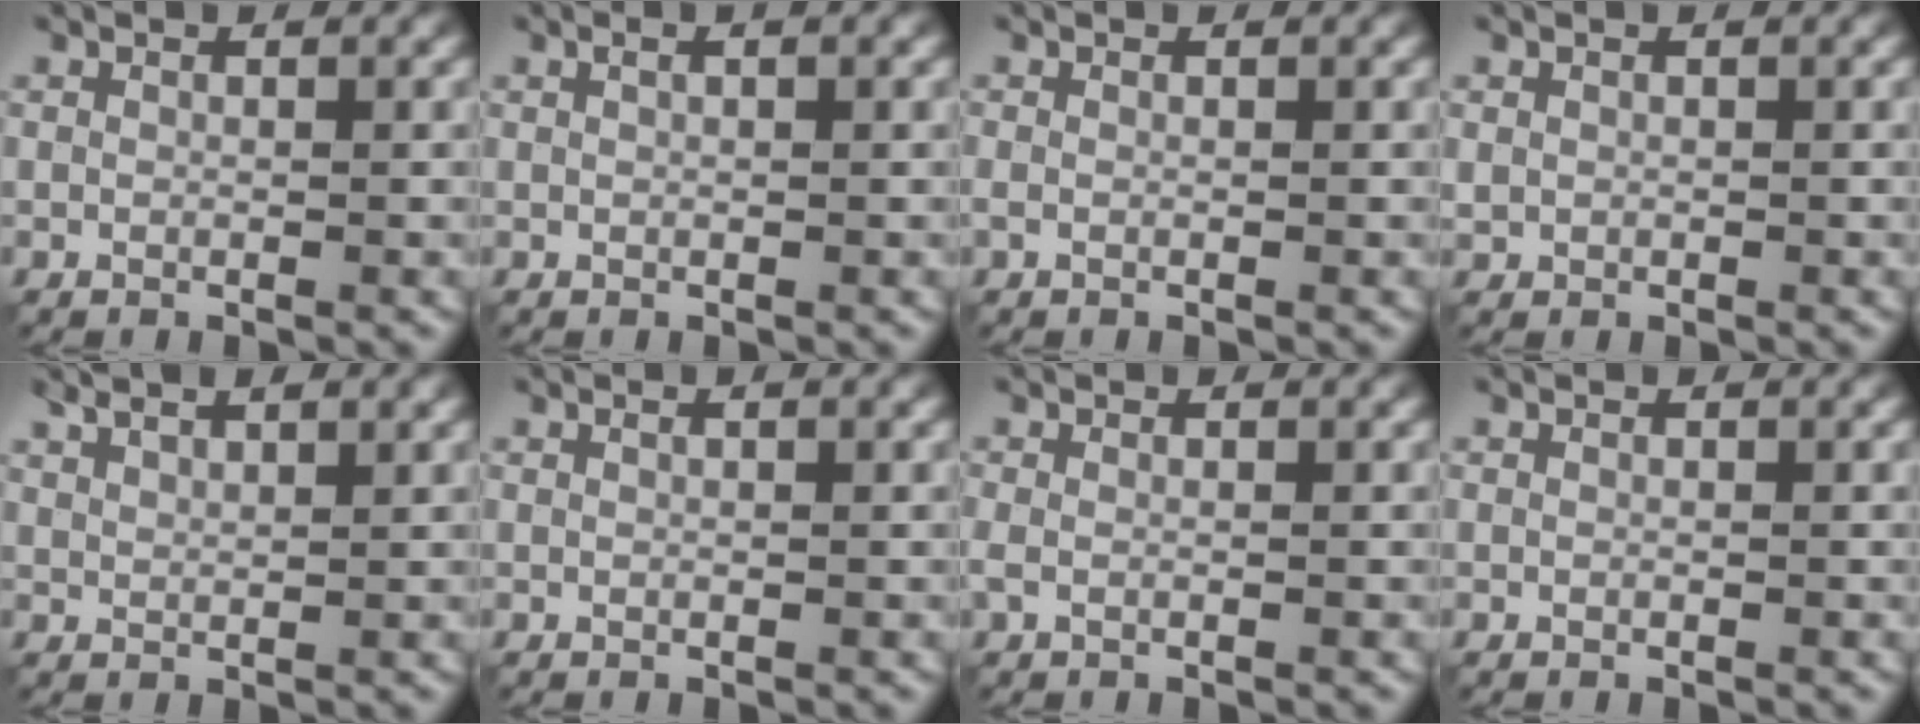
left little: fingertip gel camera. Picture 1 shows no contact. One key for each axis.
{"total": 0.9, "fx": 0.4, "fy": 0.2, "fz": 0.7, "tx": -0.015, "ty": 0.003, "tz": 0.007}
{"total": 0.5, "fx": -0.2, "fy": 0.3, "fz": 0.4, "tx": -0.014, "ty": -0.003, "tz": -0.004}
{"total": 0.6, "fx": 0.2, "fy": 0.6, "fz": 0.1, "tx": 0.000, "ty": -0.003, "tz": 0.007}
{"total": 3.7, "fx": 2.6, "fy": 1.1, "fz": 2.4, "tx": -0.033, "ty": 0.011, "tz": 0.033}
{"total": 0.6, "fx": 0.3, "fy": 0.1, "fz": 0.5, "tx": -0.010, "ty": 0.003, "tz": 0.004}
{"total": 0.9, "fx": -0.3, "fy": 0.4, "fz": 0.7, "tx": -0.023, "ty": -0.003, "tz": -0.006}
{"total": 0.0}